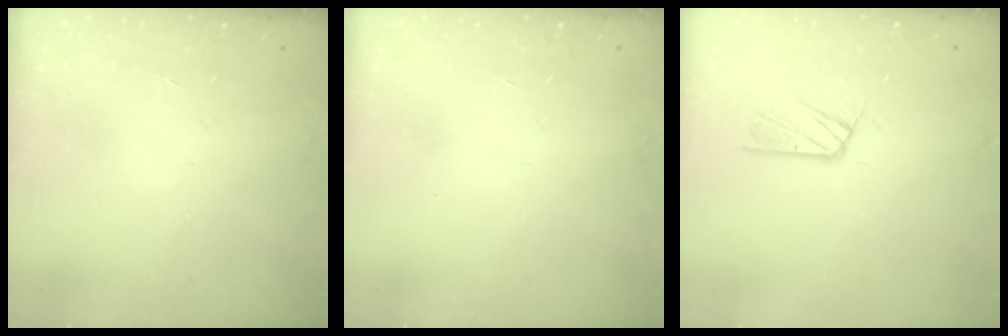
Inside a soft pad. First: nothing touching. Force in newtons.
{"total": 0.0}
{"total": 8.1, "press": 8.1, "slide": 0.5}